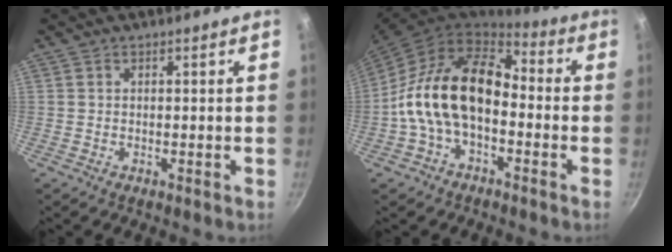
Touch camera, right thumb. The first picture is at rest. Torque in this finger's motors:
{"motor_torque": [2.40, 2.61, 1.40, -1.37, 0.28]}